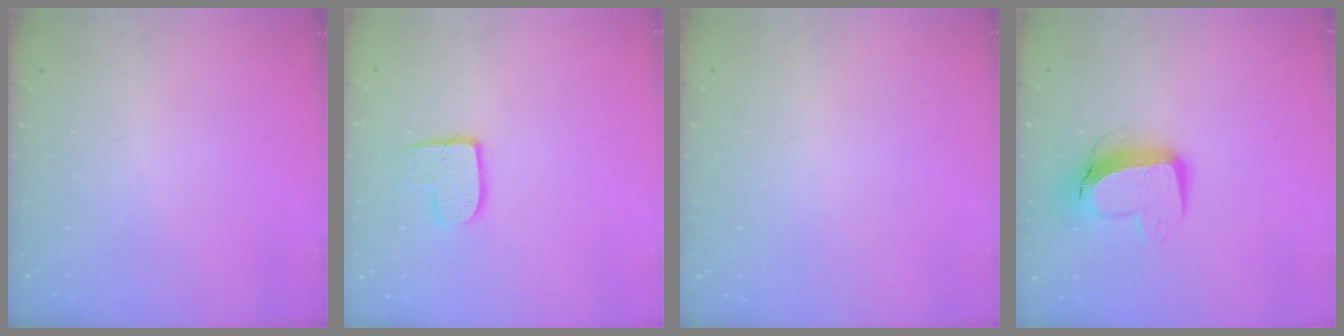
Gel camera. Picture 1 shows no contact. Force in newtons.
{"total": 9.7, "press": 9.6, "slide": 0.7}
{"total": 0.0}
{"total": 11.6, "press": 11.5, "slide": 1.3}